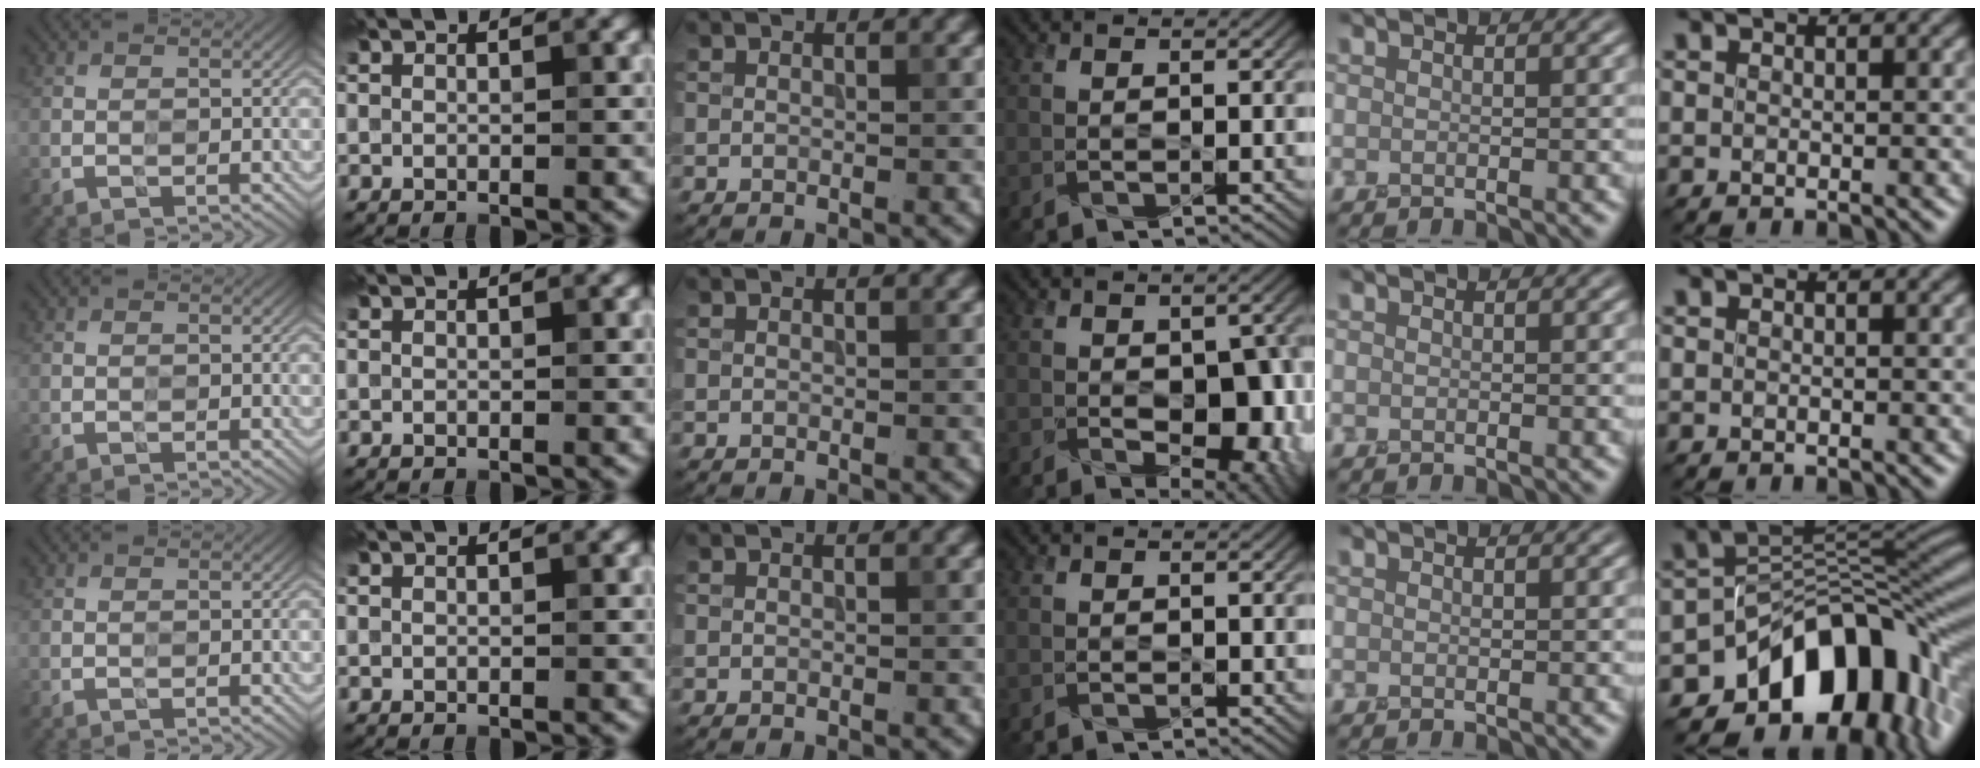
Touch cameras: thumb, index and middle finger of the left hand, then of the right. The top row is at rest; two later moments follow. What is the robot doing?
{"motion": "twist", "object": "kettle"}